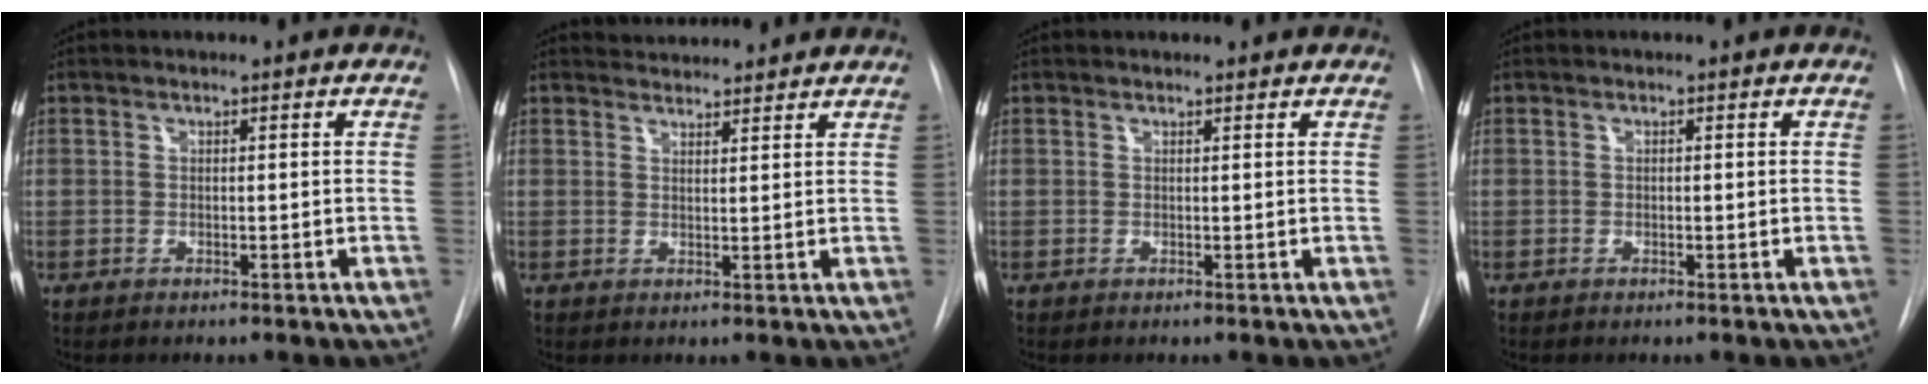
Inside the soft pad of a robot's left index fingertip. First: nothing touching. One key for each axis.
{"total": 4.6, "fx": 4.6, "fy": 0.5, "fz": 0.5, "tx": -0.012, "ty": 0.019, "tz": 0.060}
{"total": 2.3, "fx": 2.2, "fy": 0.5, "fz": 0.5, "tx": -0.011, "ty": 0.008, "tz": 0.019}
{"total": 0.5, "fx": -0.5, "fy": 0.0, "fz": 0.1, "tx": 0.001, "ty": -0.006, "tz": -0.009}